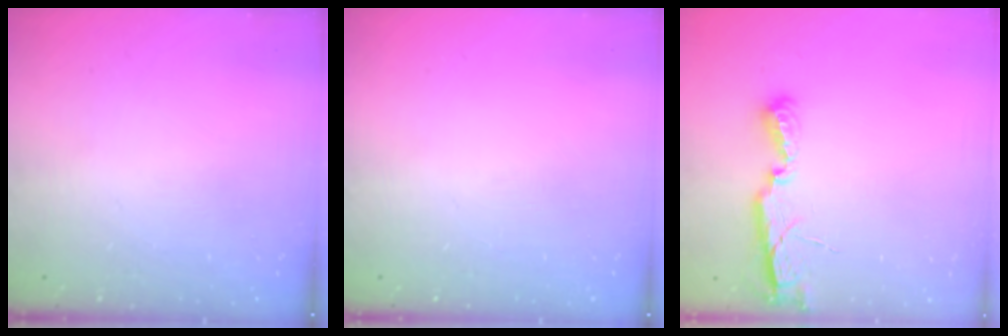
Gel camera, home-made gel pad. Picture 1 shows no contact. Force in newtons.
{"total": 0.0}
{"total": 6.7, "press": 6.7, "slide": 0.8}